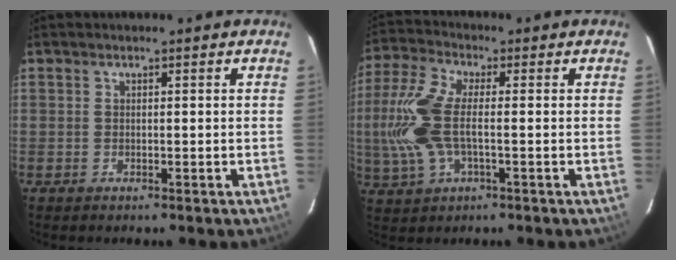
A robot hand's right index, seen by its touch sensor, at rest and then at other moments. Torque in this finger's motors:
{"motor_torque": [1.44, -0.65, 0.97, 0.21]}